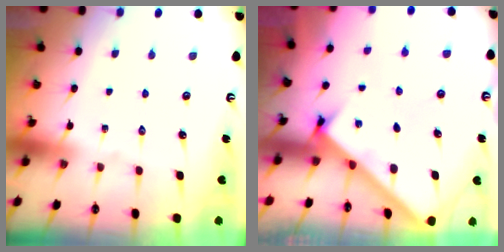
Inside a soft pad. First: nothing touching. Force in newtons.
{"total": 2.6, "press": 2.6, "slide": 0.4}